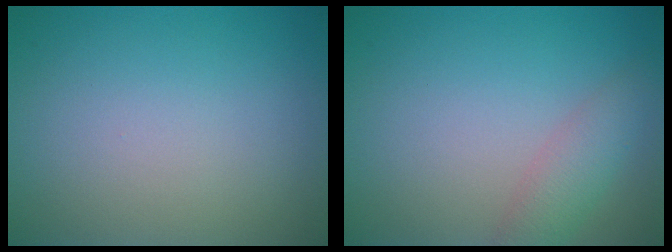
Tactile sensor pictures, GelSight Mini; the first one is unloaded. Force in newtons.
{"total": 2.5, "press": 2.5, "slide": 0.1}